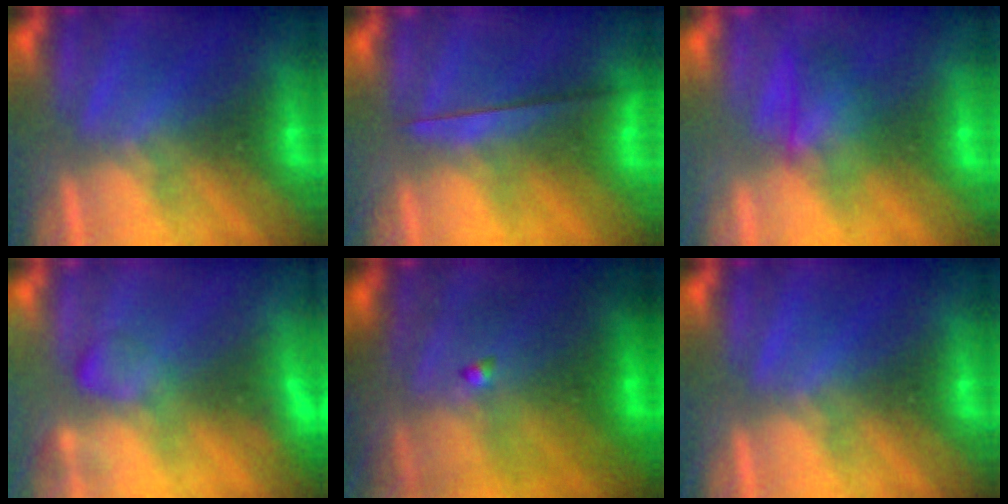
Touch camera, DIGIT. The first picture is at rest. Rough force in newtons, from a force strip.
{"total": 2.3}
{"total": 1.3}
{"total": 2.5}
{"total": 8.8}
{"total": 0.0}